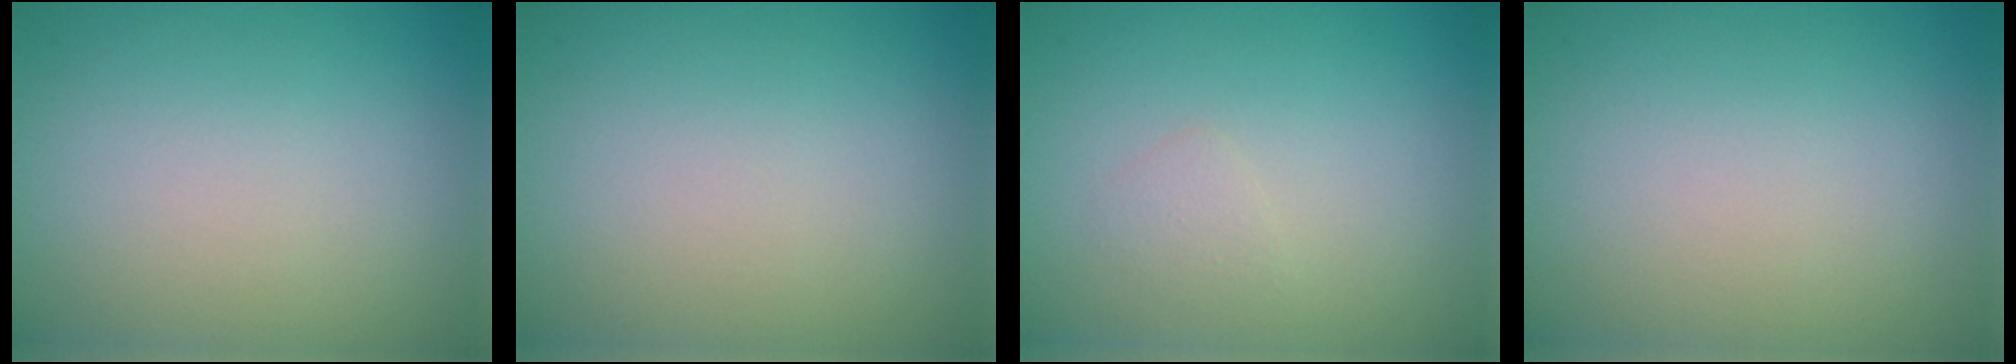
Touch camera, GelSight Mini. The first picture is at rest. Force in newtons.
{"total": 0.0}
{"total": 0.9, "press": 0.9, "slide": 0.0}
{"total": 0.0}